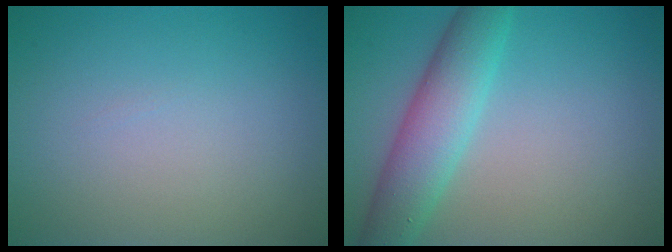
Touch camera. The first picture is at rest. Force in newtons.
{"total": 5.3, "press": 5.3, "slide": 0.2}